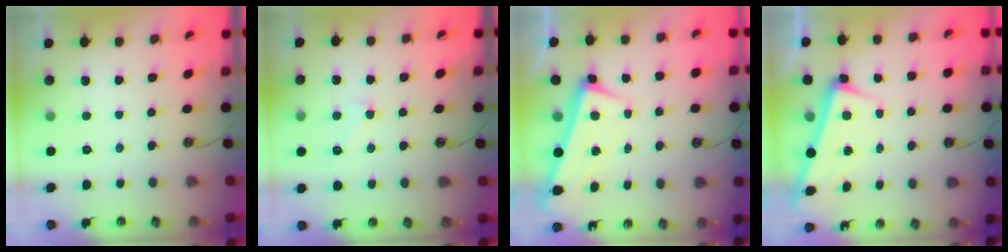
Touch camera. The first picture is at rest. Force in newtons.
{"total": 1.3, "press": 0.3, "slide": 1.3}
{"total": 1.5, "press": 0.5, "slide": 1.4}
{"total": 2.5, "press": 2.3, "slide": 1.0}